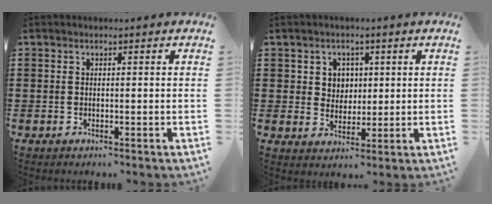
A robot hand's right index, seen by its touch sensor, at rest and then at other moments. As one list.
[{"total": 3.5, "force": [1.2, 3.2, 0.8], "torque": [-0.030, 0.013, 0.021]}]